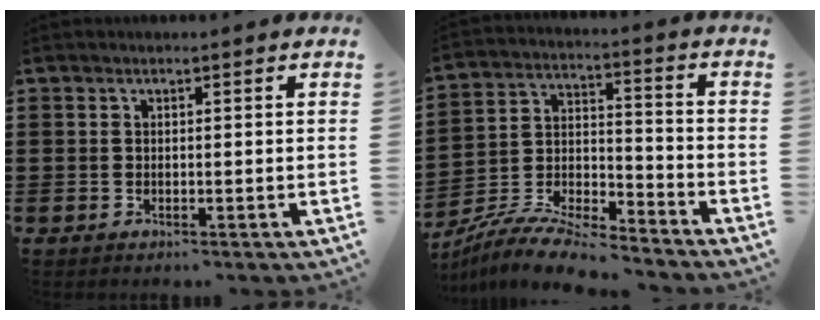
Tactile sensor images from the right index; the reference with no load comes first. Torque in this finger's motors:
{"motor_torque": [0.81, 0.95, -0.18, -0.21]}